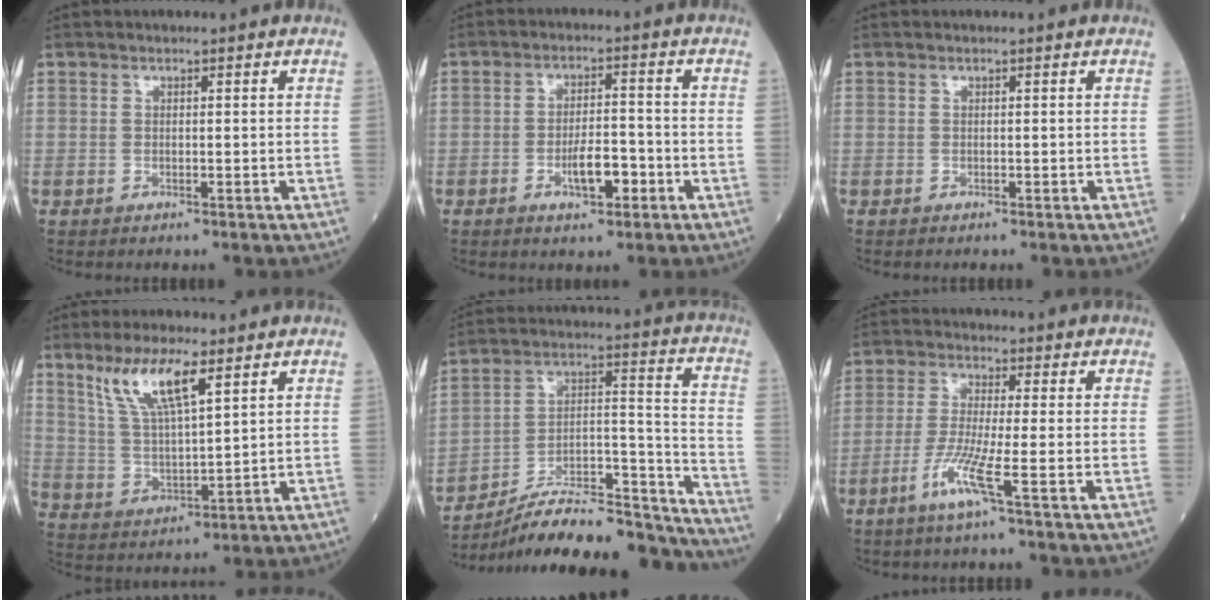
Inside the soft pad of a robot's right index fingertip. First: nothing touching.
{"total": 5.6, "force": [-2.3, 1.8, 4.7], "torque": [-0.084, 0.003, -0.038]}
{"total": 0.0}
{"total": 9.3, "force": [5.5, 1.4, 7.3], "torque": [-0.150, 0.001, 0.111]}
{"total": 23.3, "force": [-21.5, 3.0, 8.7], "torque": [-0.098, 0.039, -0.335]}
{"total": 6.1, "force": [-2.9, -1.0, 5.2], "torque": [-0.112, -0.017, -0.066]}